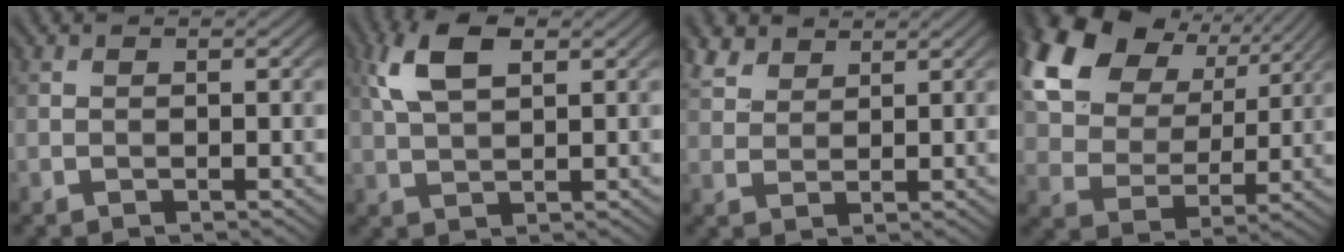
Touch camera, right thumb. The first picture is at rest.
{"total": 6.6, "force": [2.7, 3.1, 5.2], "torque": [-0.122, 0.011, 0.051]}
{"total": 3.8, "force": [2.9, 1.9, 1.6], "torque": [-0.043, 0.006, 0.064]}
{"total": 20.0, "force": [9.8, 13.7, 10.9], "torque": [-0.295, 0.056, 0.211]}